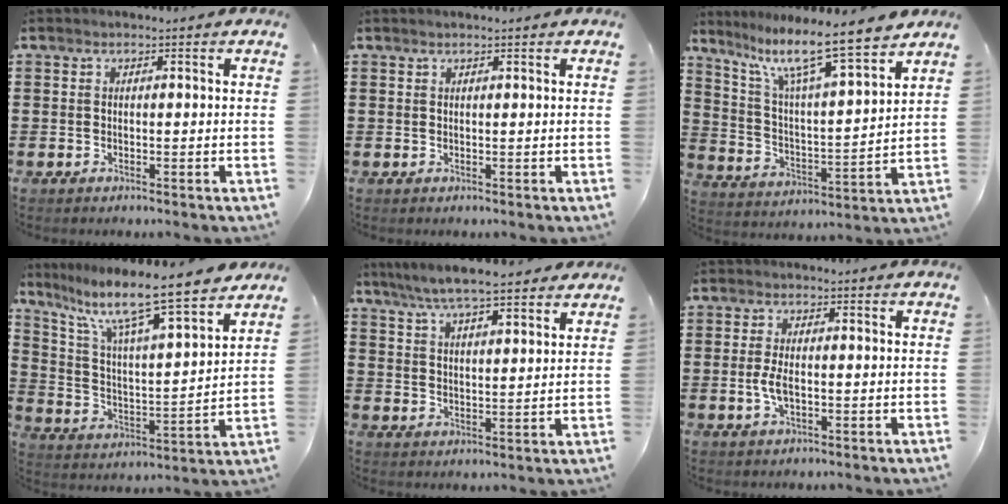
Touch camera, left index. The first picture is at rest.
{"total": 0.6, "force": [0.5, 0.0, 0.4], "torque": [-0.008, 0.000, 0.009]}
{"total": 11.7, "force": [9.1, 1.3, 7.2], "torque": [-0.152, -0.054, 0.150]}
{"total": 12.3, "force": [9.6, 1.4, 7.5], "torque": [-0.169, -0.058, 0.159]}
{"total": 6.4, "force": [5.7, 0.6, 2.7], "torque": [-0.073, -0.018, 0.102]}
{"total": 3.3, "force": [-0.4, 1.3, 3.0], "torque": [-0.069, -0.004, -0.010]}